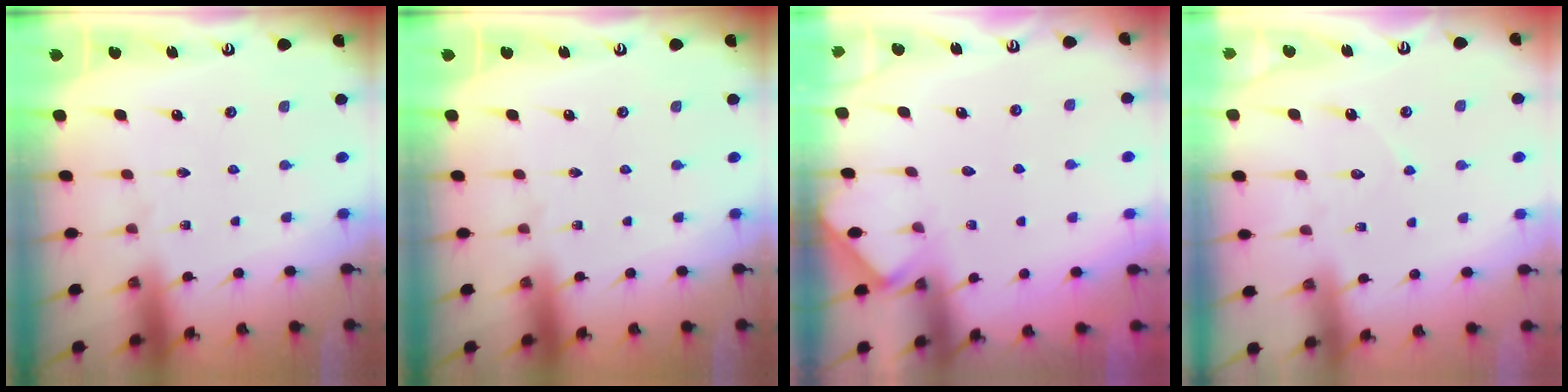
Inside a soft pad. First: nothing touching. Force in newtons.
{"total": 0.0}
{"total": 2.6, "press": 2.6, "slide": 0.4}
{"total": 4.1, "press": 4.1, "slide": 0.4}